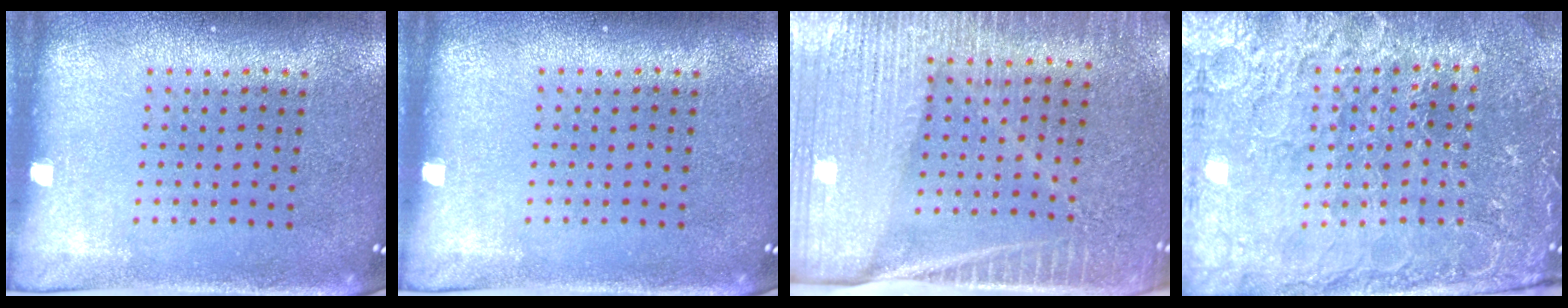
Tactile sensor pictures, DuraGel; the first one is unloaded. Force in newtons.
{"total": 0.0}
{"total": 4.0, "press": 3.7, "slide": 1.6}
{"total": 4.3, "press": 4.2, "slide": 1.1}